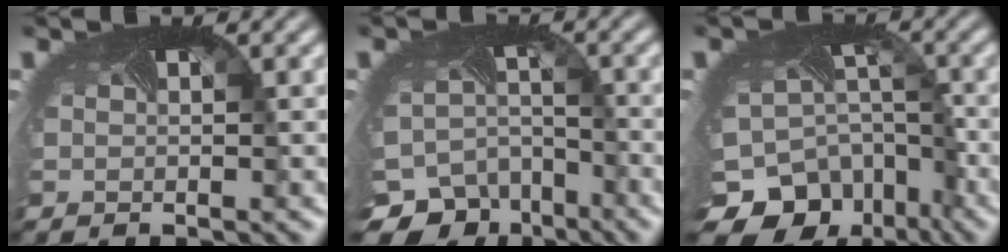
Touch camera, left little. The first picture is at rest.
{"total": 9.3, "force": [-7.2, 5.6, 1.7], "torque": [-0.030, -0.017, -0.100]}
{"total": 13.6, "force": [-8.6, 9.7, 4.2], "torque": [-0.095, -0.044, -0.100]}